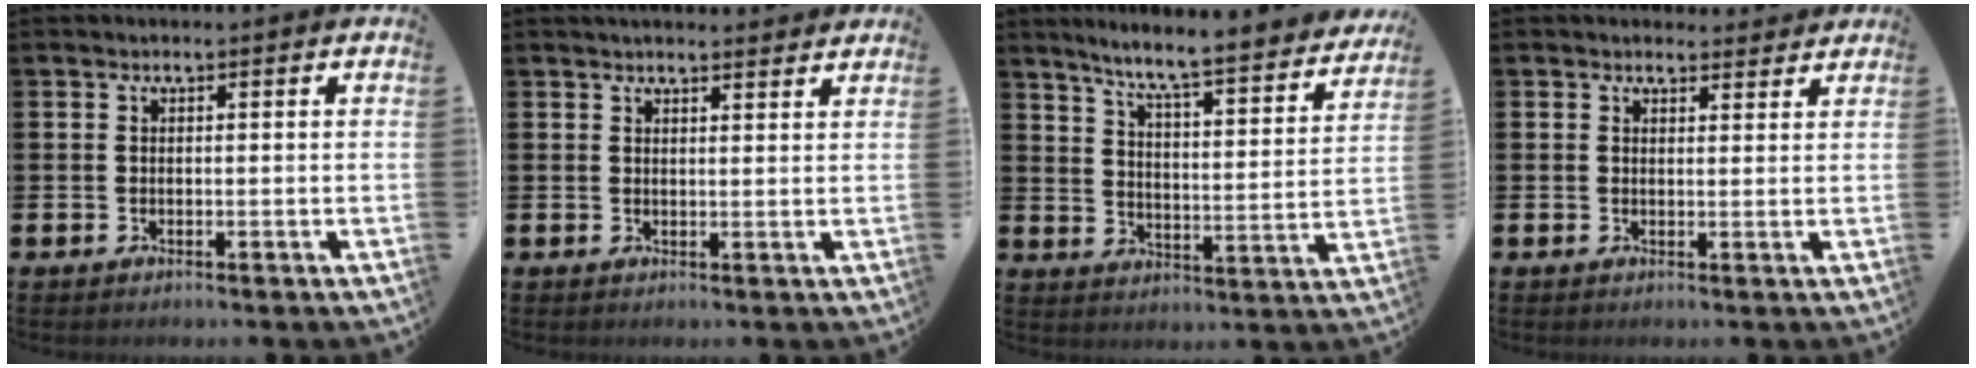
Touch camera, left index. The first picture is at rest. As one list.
[{"total": 2.3, "force": [2.3, 0.2, 0.1], "torque": [0.006, -0.014, 0.040]}, {"total": 7.1, "force": [6.4, 0.0, 3.0], "torque": [-0.077, -0.054, 0.102]}, {"total": 2.1, "force": [2.0, 0.7, -0.1], "torque": [0.016, -0.010, 0.032]}]